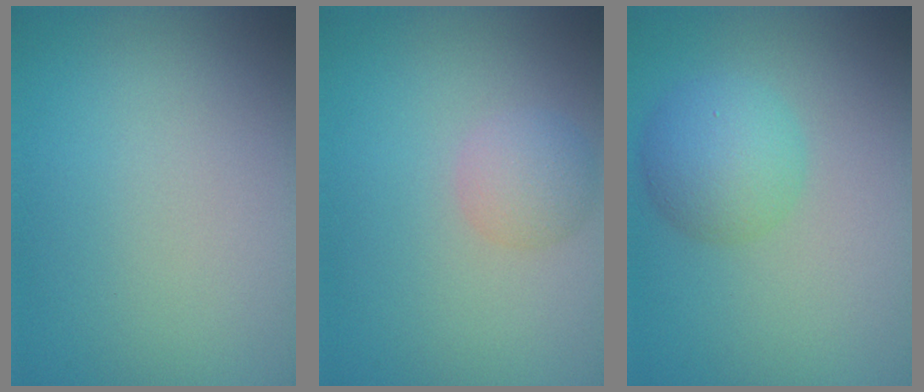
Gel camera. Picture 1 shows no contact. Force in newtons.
{"total": 2.1, "press": 2.1, "slide": 0.2}
{"total": 3.7, "press": 3.7, "slide": 0.0}